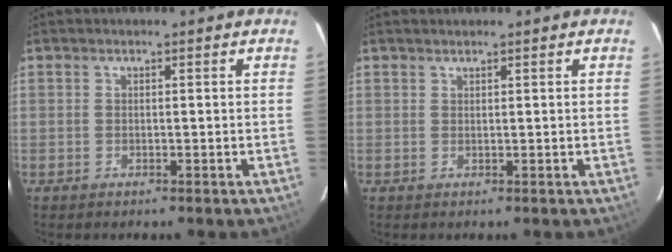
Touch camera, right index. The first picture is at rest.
{"total": 0.7, "force": [0.7, -0.1, 0.2], "torque": [-0.006, 0.001, 0.012]}